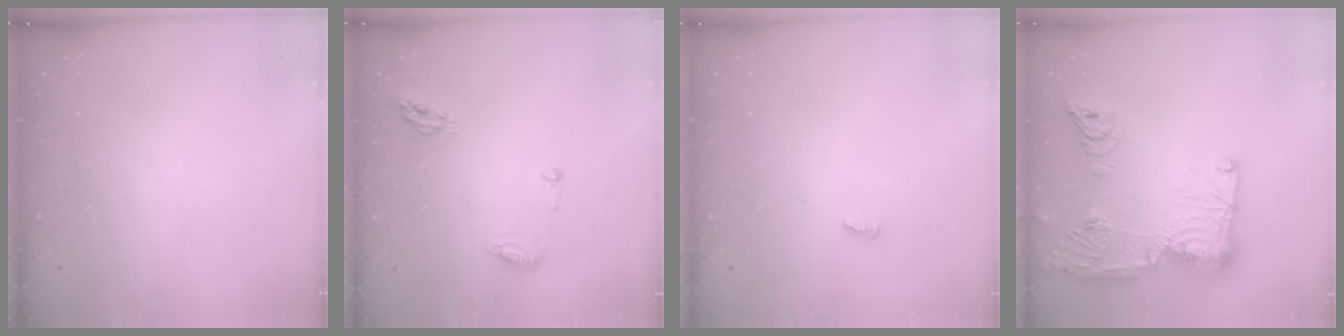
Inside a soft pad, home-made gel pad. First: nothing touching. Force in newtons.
{"total": 6.9, "press": 6.8, "slide": 0.9}
{"total": 2.7, "press": 2.7, "slide": 0.2}
{"total": 27.4, "press": 26.4, "slide": 7.2}